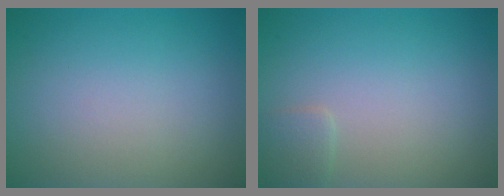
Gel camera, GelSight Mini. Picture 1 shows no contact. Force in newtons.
{"total": 1.1, "press": 1.1, "slide": 0.1}